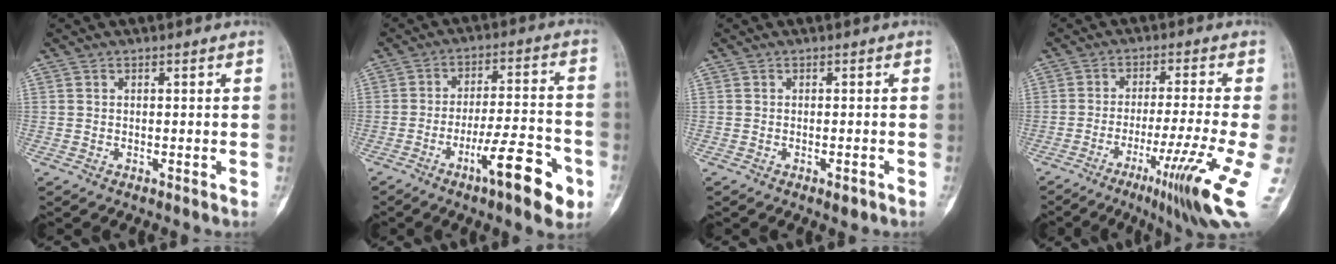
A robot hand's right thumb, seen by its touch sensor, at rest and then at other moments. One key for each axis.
{"total": 13.9, "fx": -6.7, "fy": 3.2, "fz": 11.7, "tx": -0.173, "ty": 0.038, "tz": -0.099}
{"total": 1.6, "fx": -0.9, "fy": 0.5, "fz": 1.2, "tx": -0.016, "ty": 0.003, "tz": -0.008}
{"total": 13.5, "fx": -5.1, "fy": -0.1, "fz": 12.5, "tx": -0.209, "ty": -0.012, "tz": -0.080}